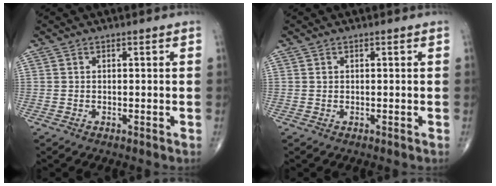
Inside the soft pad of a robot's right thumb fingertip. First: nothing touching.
{"total": 0.0}